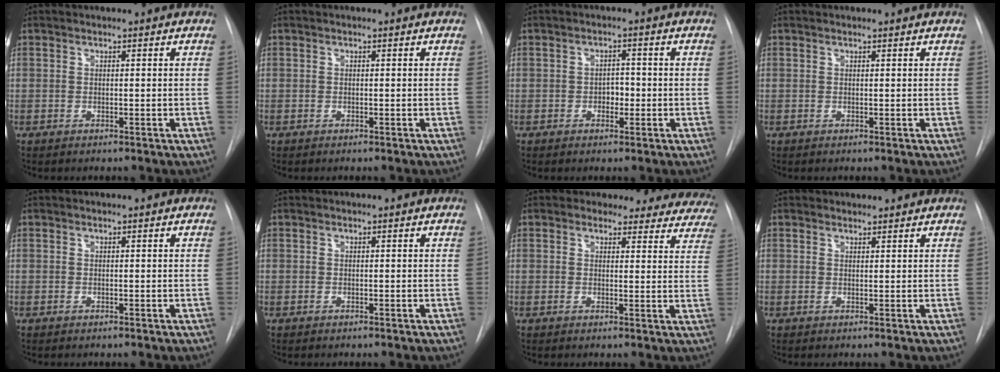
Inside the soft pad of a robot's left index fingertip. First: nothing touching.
{"total": 0.0}
{"total": 2.2, "force": [-0.6, 1.4, 1.5], "torque": [-0.017, 0.006, -0.008]}
{"total": 0.9, "force": [0.9, 0.0, 0.1], "torque": [-0.007, 0.009, 0.014]}
{"total": 0.0}
{"total": 0.0}
{"total": 16.3, "force": [15.1, 6.0, 1.9], "torque": [0.009, -0.044, 0.140]}
{"total": 1.8, "force": [1.7, 0.6, 0.0], "torque": [-0.004, 0.012, 0.024]}